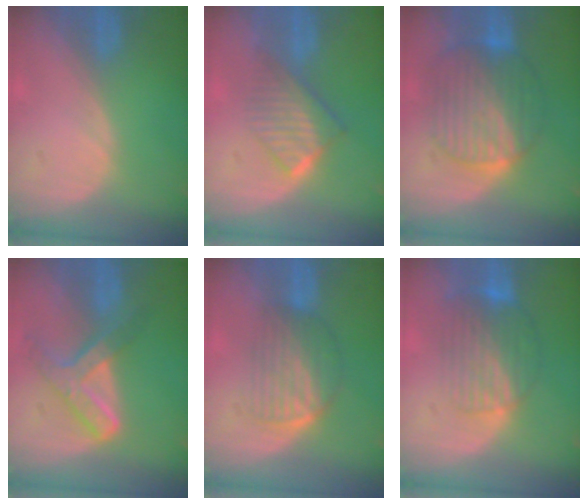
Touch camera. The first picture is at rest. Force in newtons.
{"total": 6.4, "press": 5.6, "slide": 3.2}
{"total": 10.2, "press": 10.2, "slide": 0.8}
{"total": 7.2, "press": 6.1, "slide": 3.8}
{"total": 7.0, "press": 5.9, "slide": 3.7}
{"total": 8.4, "press": 7.2, "slide": 4.4}